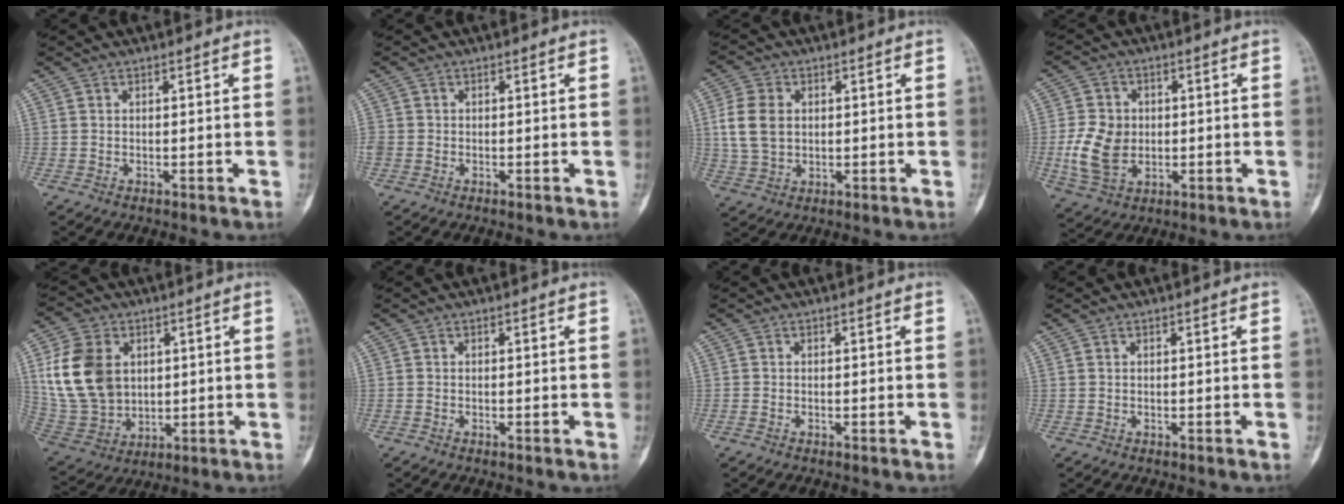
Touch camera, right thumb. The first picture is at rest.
{"total": 1.8, "force": [-0.4, 1.6, 0.8], "torque": [-0.017, 0.004, -0.010]}
{"total": 8.0, "force": [1.1, 5.9, 5.3], "torque": [-0.107, 0.002, 0.025]}
{"total": 9.9, "force": [-0.8, 7.6, 6.3], "torque": [-0.113, 0.000, -0.009]}
{"total": 15.6, "force": [3.5, 11.8, 9.6], "torque": [-0.170, -0.008, 0.082]}
{"total": 0.0}
{"total": 0.0}
{"total": 0.0}